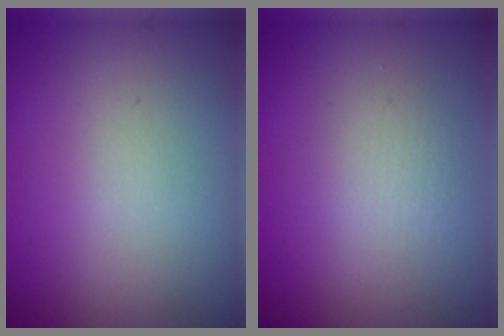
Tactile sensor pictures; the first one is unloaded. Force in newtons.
{"total": 1.9, "press": 1.9, "slide": 0.1}